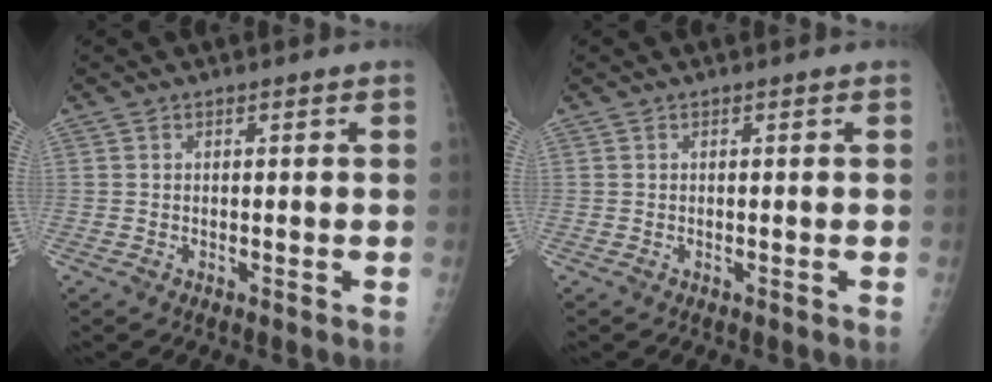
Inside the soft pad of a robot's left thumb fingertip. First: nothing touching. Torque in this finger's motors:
{"motor_torque": [0.00, 0.00, 0.00, 0.00, 0.00]}